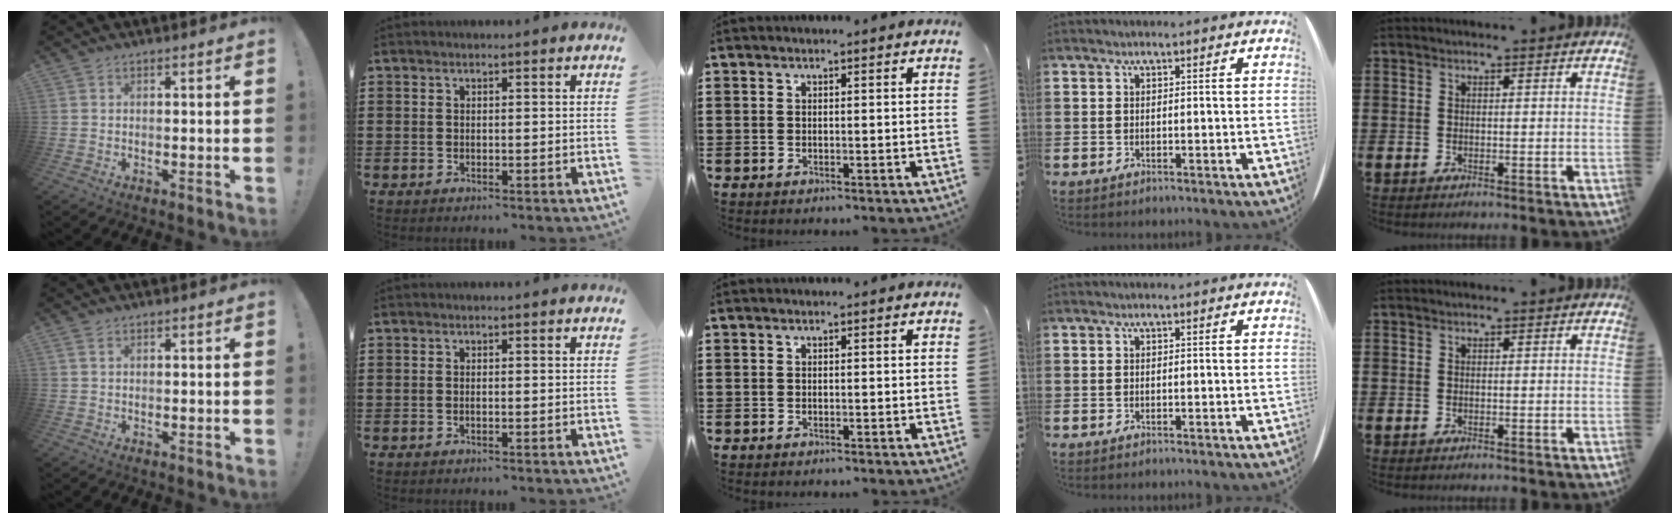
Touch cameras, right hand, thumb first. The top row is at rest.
{"thumb": {"total": 1.4, "force": [0.6, 0.9, 0.8], "torque": [-0.021, 0.004, 0.013]}}